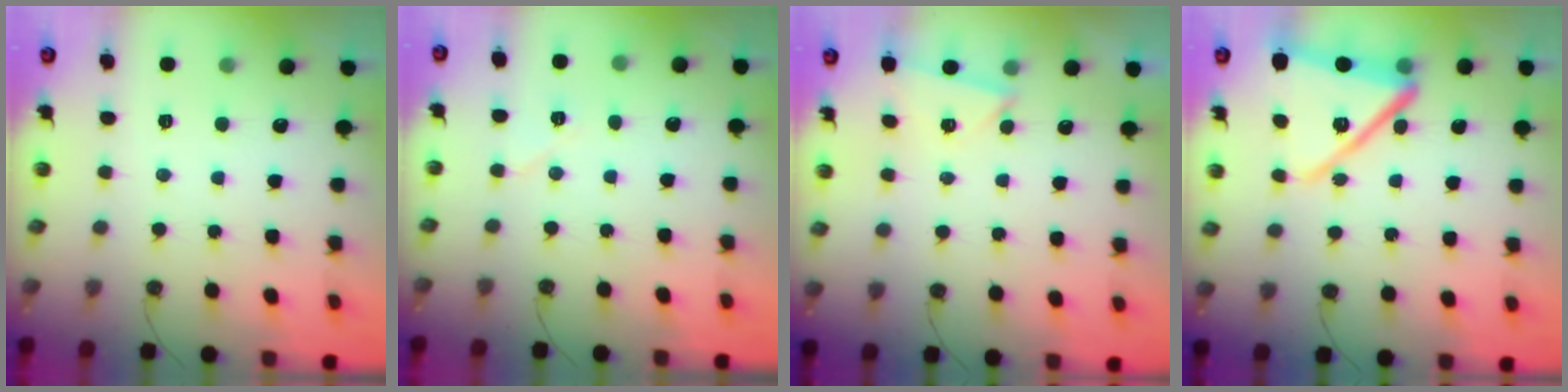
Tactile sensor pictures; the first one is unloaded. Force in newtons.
{"total": 5.6, "press": 5.1, "slide": 2.5}
{"total": 3.7, "press": 2.8, "slide": 2.4}
{"total": 16.6, "press": 15.7, "slide": 5.5}